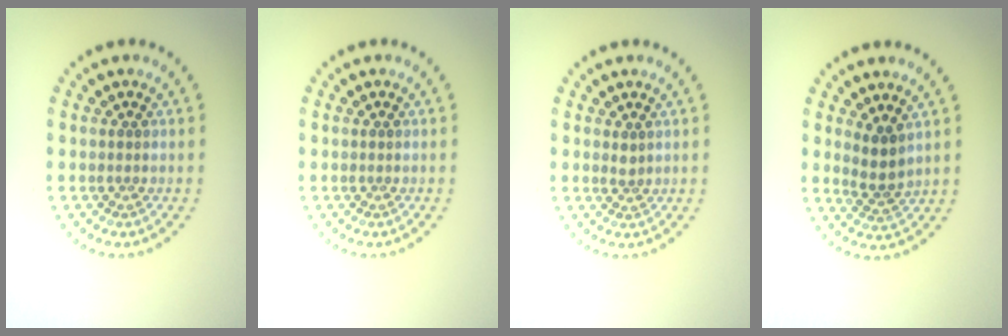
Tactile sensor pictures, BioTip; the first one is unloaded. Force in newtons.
{"total": 0.0}
{"total": 0.7, "press": 0.5, "slide": 0.5}
{"total": 2.4, "press": 1.9, "slide": 1.5}